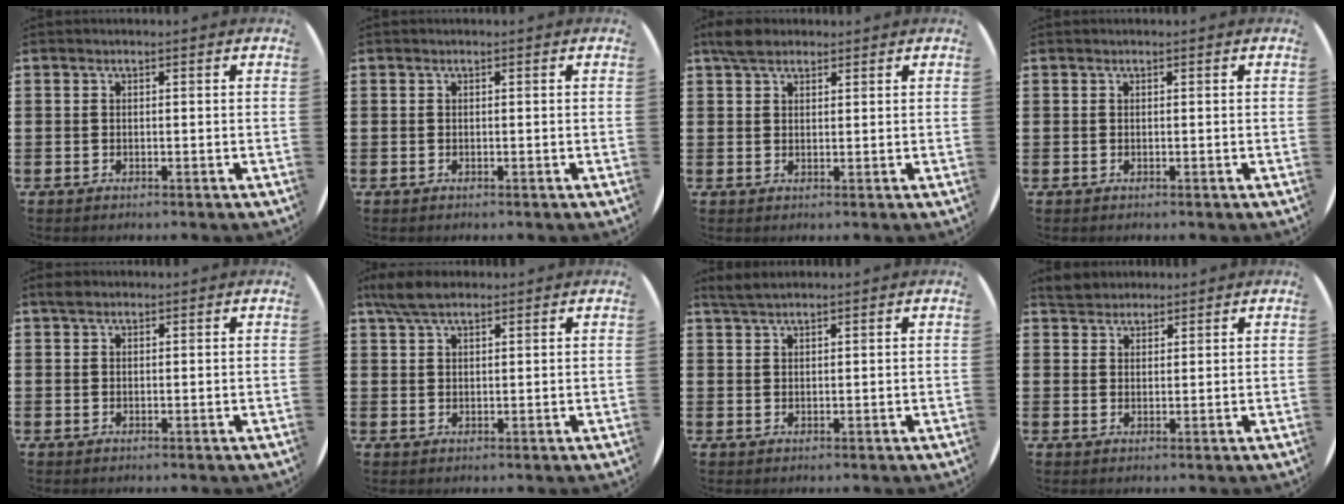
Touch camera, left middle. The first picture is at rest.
{"total": 0.0}
{"total": 3.2, "force": [2.6, 1.3, 1.2], "torque": [-0.022, 0.004, 0.048]}
{"total": 0.0}
{"total": 0.9, "force": [0.8, 0.5, 0.2], "torque": [0.002, 0.002, 0.012]}
{"total": 4.5, "force": [3.5, 1.4, 2.5], "torque": [-0.055, 0.005, 0.064]}
{"total": 2.1, "force": [2.0, 0.3, 0.8], "torque": [-0.018, 0.005, 0.037]}
{"total": 2.9, "force": [2.8, 1.0, 0.0], "torque": [0.001, 0.000, 0.053]}